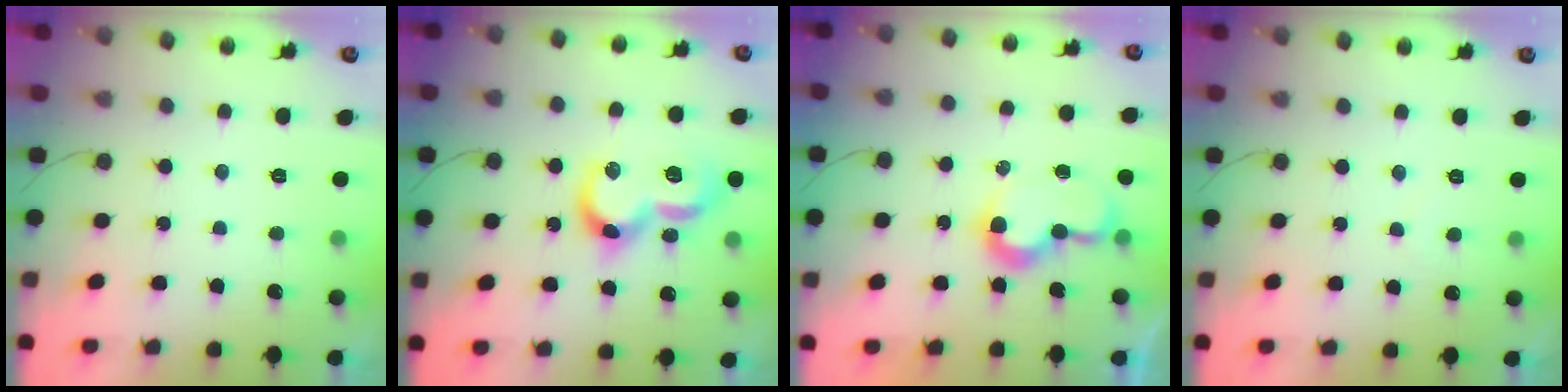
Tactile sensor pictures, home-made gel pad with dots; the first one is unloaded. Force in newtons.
{"total": 15.1, "press": 15.1, "slide": 1.0}
{"total": 7.5, "press": 7.5, "slide": 0.2}
{"total": 4.1, "press": 4.1, "slide": 0.1}